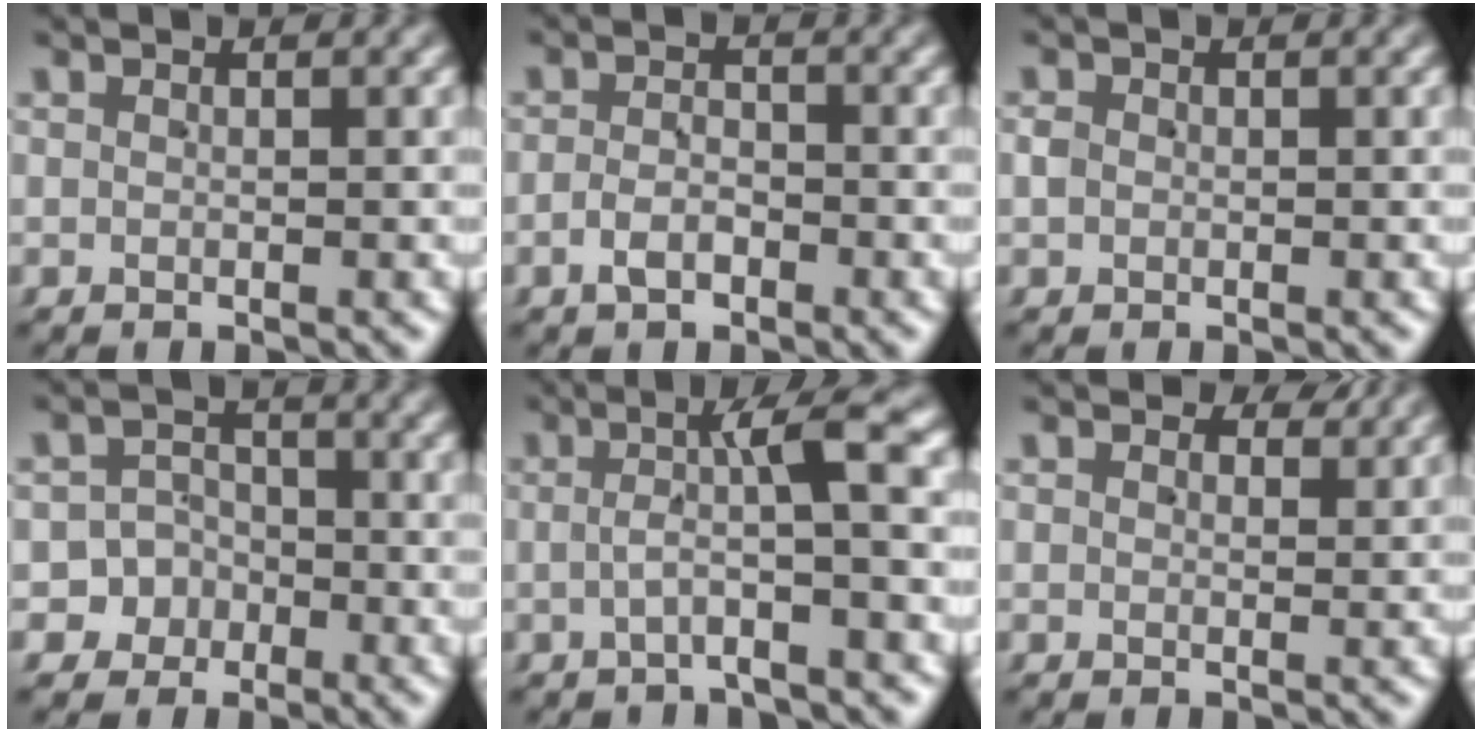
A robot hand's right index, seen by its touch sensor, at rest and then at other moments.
{"total": 2.3, "force": [-1.7, 1.0, 1.1], "torque": [-0.016, -0.001, -0.030]}
{"total": 0.8, "force": [-0.2, 0.8, 0.2], "torque": [-0.003, -0.002, -0.002]}
{"total": 8.0, "force": [-2.7, 7.4, 1.0], "torque": [-0.039, -0.018, -0.054]}
{"total": 3.3, "force": [-0.6, -0.6, 3.2], "torque": [-0.049, 0.005, -0.007]}
{"total": 1.4, "force": [1.2, 0.7, 0.3], "torque": [0.002, -0.006, 0.018]}